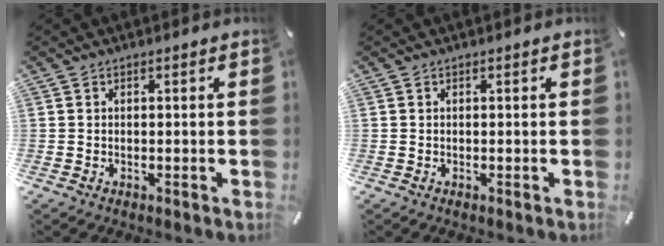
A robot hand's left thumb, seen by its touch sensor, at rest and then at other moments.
{"total": 0.0}